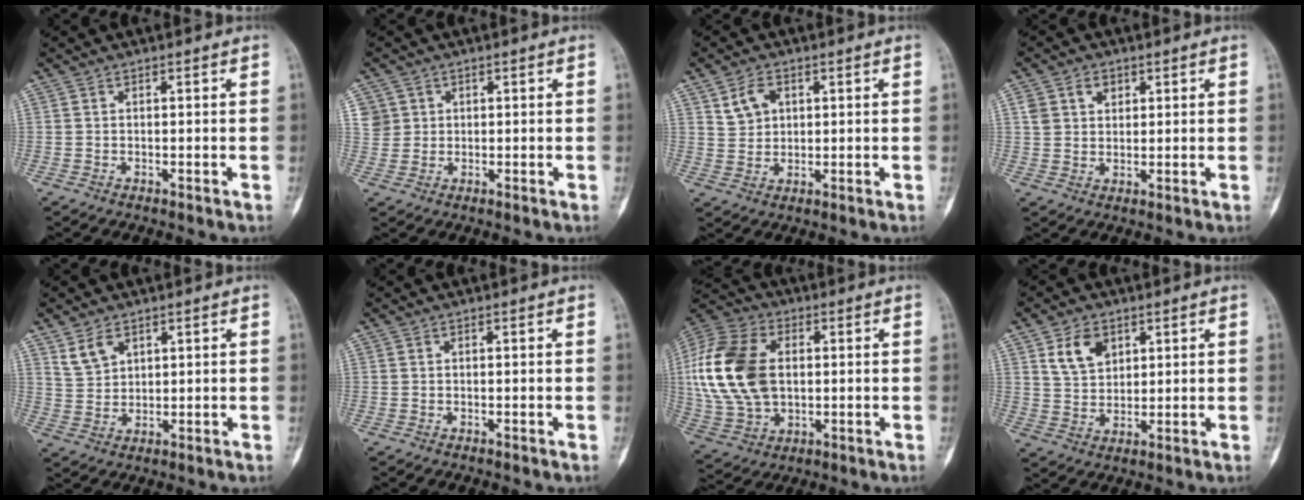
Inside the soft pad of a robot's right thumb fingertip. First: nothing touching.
{"total": 3.6, "force": [1.5, 3.3, 0.1], "torque": [0.024, -0.006, 0.026]}
{"total": 5.1, "force": [2.3, 3.6, 2.6], "torque": [-0.030, -0.008, 0.048]}
{"total": 5.1, "force": [2.4, 3.8, 2.4], "torque": [-0.020, -0.009, 0.046]}
{"total": 4.8, "force": [3.1, 2.9, 2.3], "torque": [-0.030, -0.015, 0.070]}
{"total": 0.0}
{"total": 20.0, "force": [2.4, 13.3, 14.8], "torque": [-0.302, 0.005, 0.048]}
{"total": 7.1, "force": [3.5, 4.8, 3.9], "torque": [-0.048, -0.019, 0.069]}